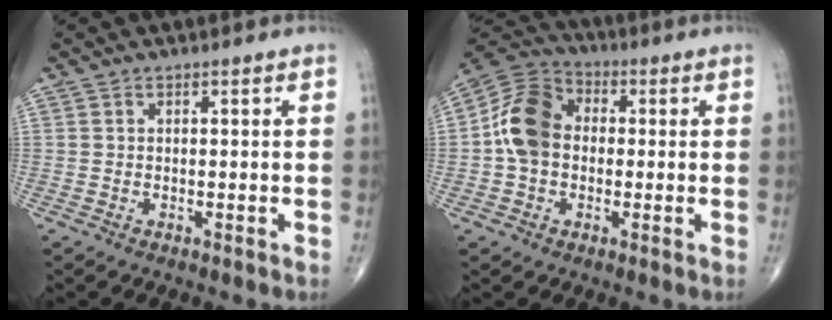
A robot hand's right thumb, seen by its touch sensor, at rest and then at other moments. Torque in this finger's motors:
{"motor_torque": [1.25, 1.78, 0.08, -0.05, 0.11]}